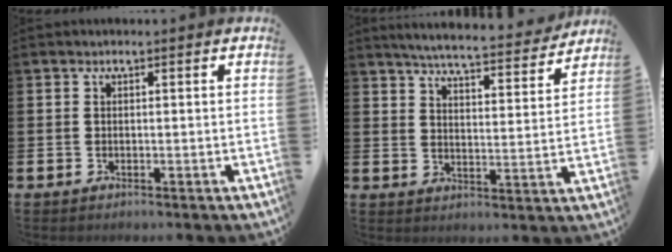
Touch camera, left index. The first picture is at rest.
{"total": 6.1, "force": [5.9, 0.2, 1.6], "torque": [-0.049, -0.043, 0.099]}